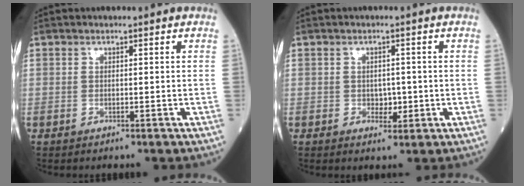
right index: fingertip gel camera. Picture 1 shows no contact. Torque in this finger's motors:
{"motor_torque": [-0.11, 0.17, -0.02, 0.00]}